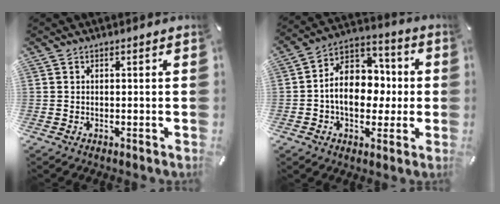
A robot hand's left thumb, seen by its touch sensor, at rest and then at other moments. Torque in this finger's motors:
{"motor_torque": [0.86, 2.08, 1.20, -0.86, 0.30]}